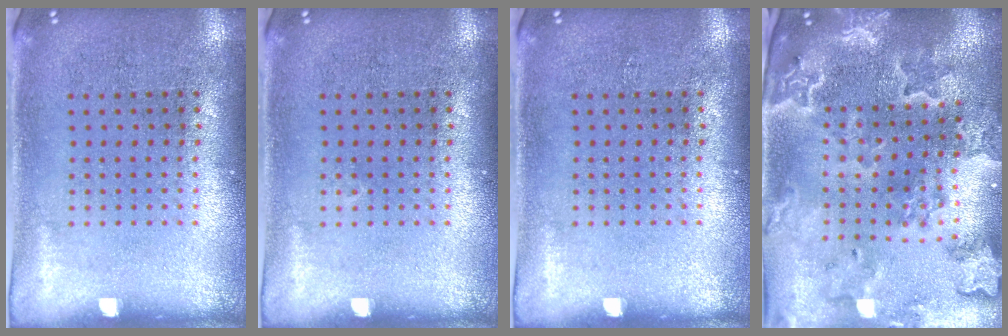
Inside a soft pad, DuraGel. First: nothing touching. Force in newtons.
{"total": 0.0}
{"total": 0.0}
{"total": 2.9, "press": 2.7, "slide": 1.0}